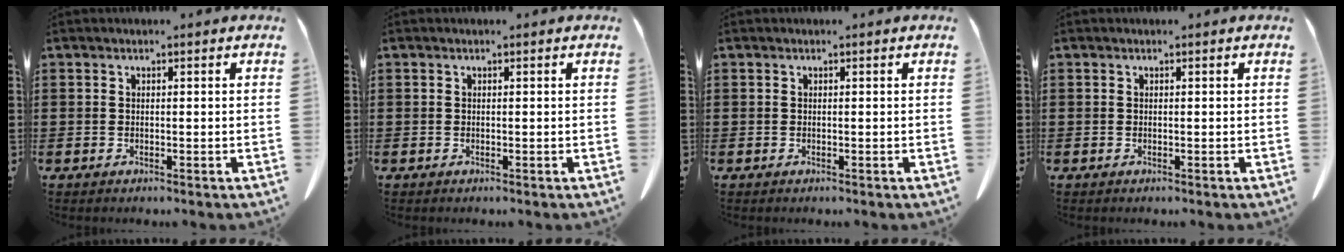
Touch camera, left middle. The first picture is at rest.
{"total": 0.0}
{"total": 0.0}
{"total": 0.0}